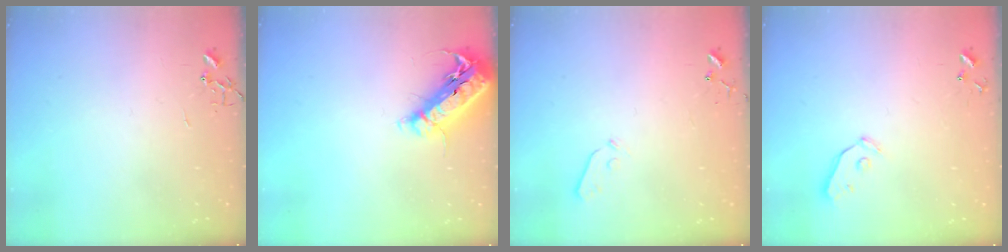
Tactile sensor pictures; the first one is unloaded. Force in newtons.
{"total": 19.9, "press": 19.5, "slide": 3.7}
{"total": 3.8, "press": 3.7, "slide": 0.6}
{"total": 3.8, "press": 3.7, "slide": 0.8}